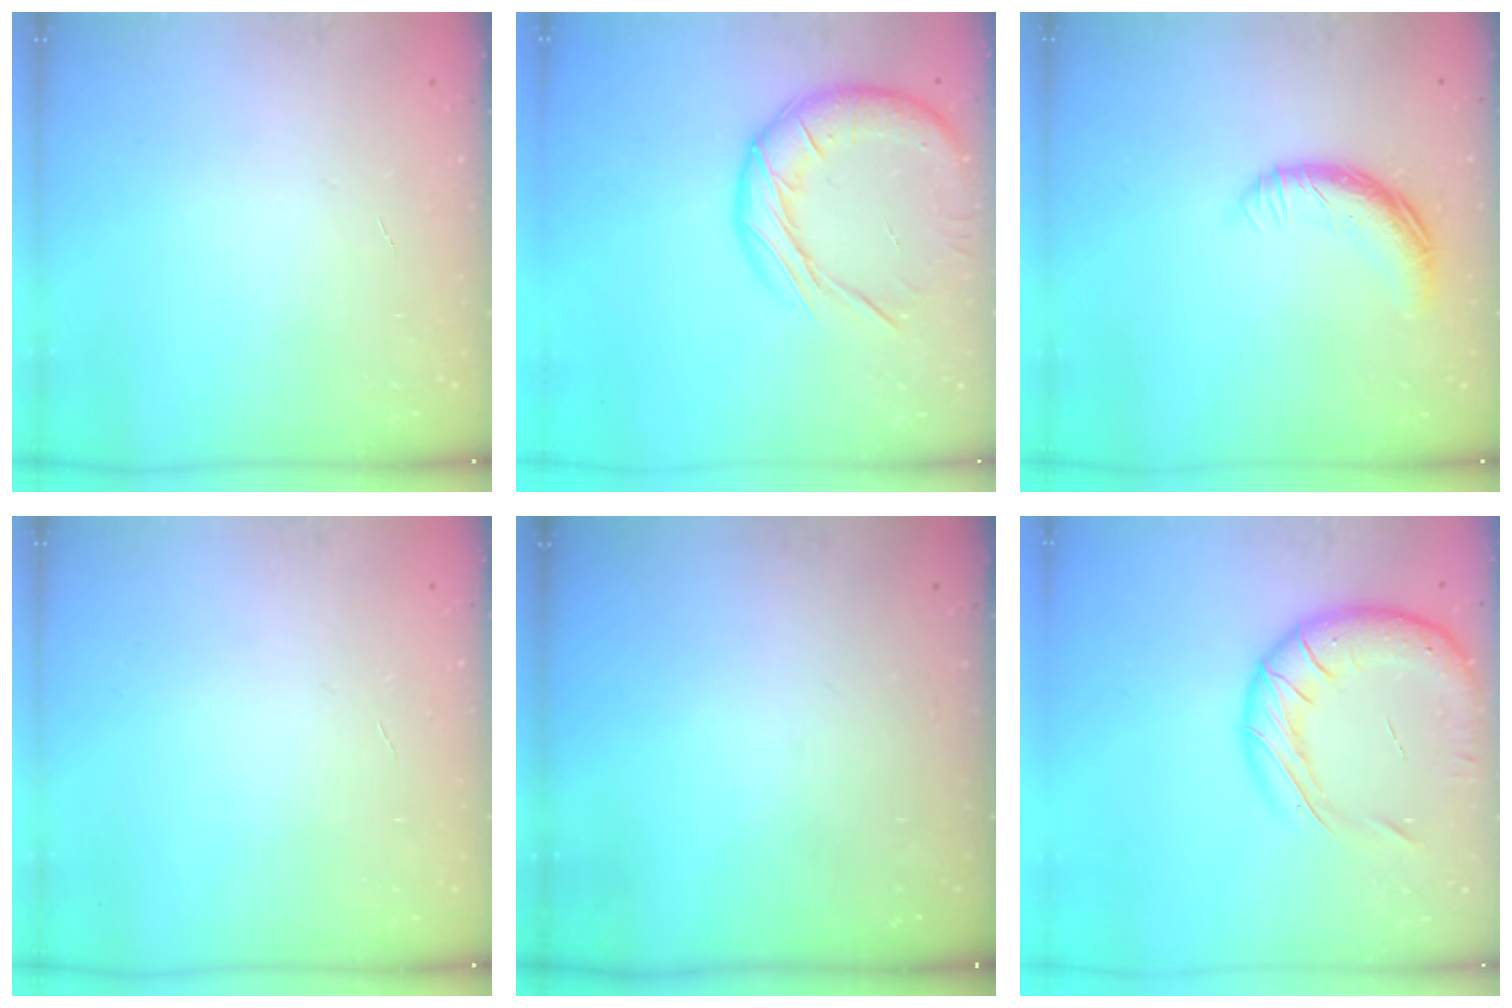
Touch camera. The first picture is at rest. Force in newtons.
{"total": 18.5, "press": 18.4, "slide": 1.8}
{"total": 11.5, "press": 11.5, "slide": 0.6}
{"total": 0.0}
{"total": 0.0}
{"total": 19.8, "press": 19.6, "slide": 3.1}